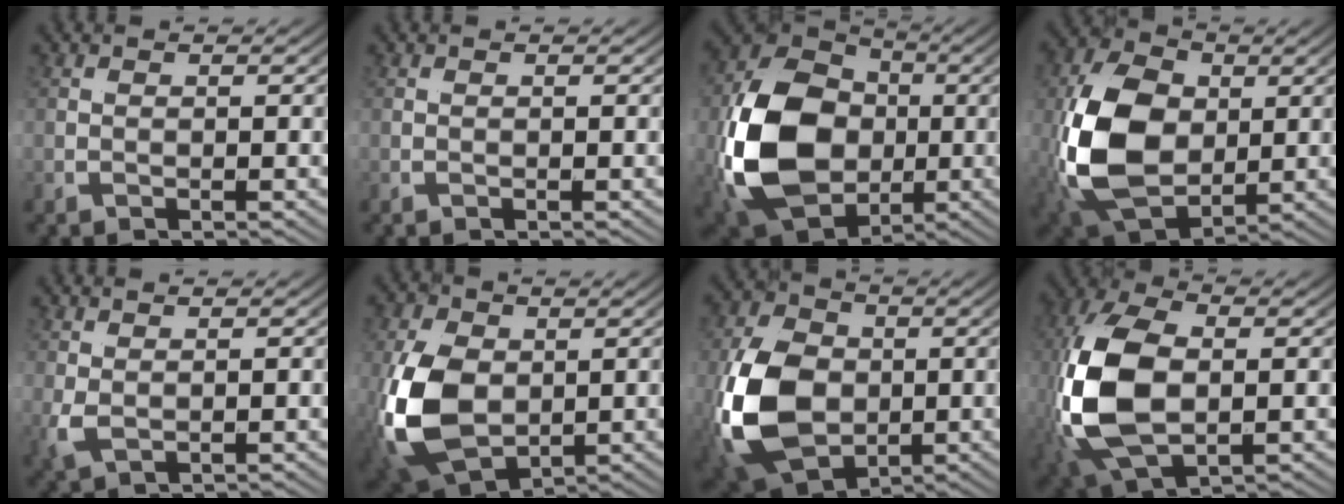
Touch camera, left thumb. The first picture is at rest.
{"total": 0.0}
{"total": 19.3, "force": [-0.8, 12.2, 15.0], "torque": [-0.303, -0.030, 0.001]}
{"total": 15.0, "force": [-0.9, 10.1, 11.1], "torque": [-0.252, -0.042, -0.001]}
{"total": 0.9, "force": [0.4, 0.5, 0.6], "torque": [-0.020, -0.006, 0.014]}
{"total": 12.8, "force": [-1.4, 8.8, 9.2], "torque": [-0.232, -0.050, -0.001]}
{"total": 15.6, "force": [-0.9, 10.6, 11.4], "torque": [-0.248, -0.037, -0.003]}
{"total": 13.6, "force": [-1.4, 8.7, 10.3], "torque": [-0.258, -0.042, -0.006]}